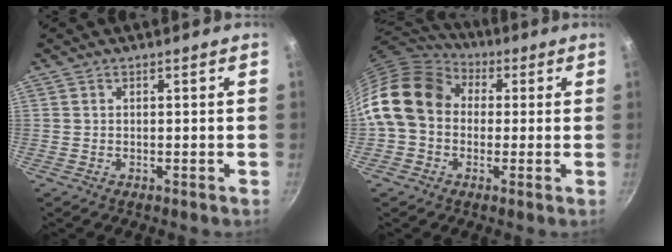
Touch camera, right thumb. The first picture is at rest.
{"total": 17.1, "force": [1.8, 13.6, 10.2], "torque": [-0.177, 0.039, 0.016]}